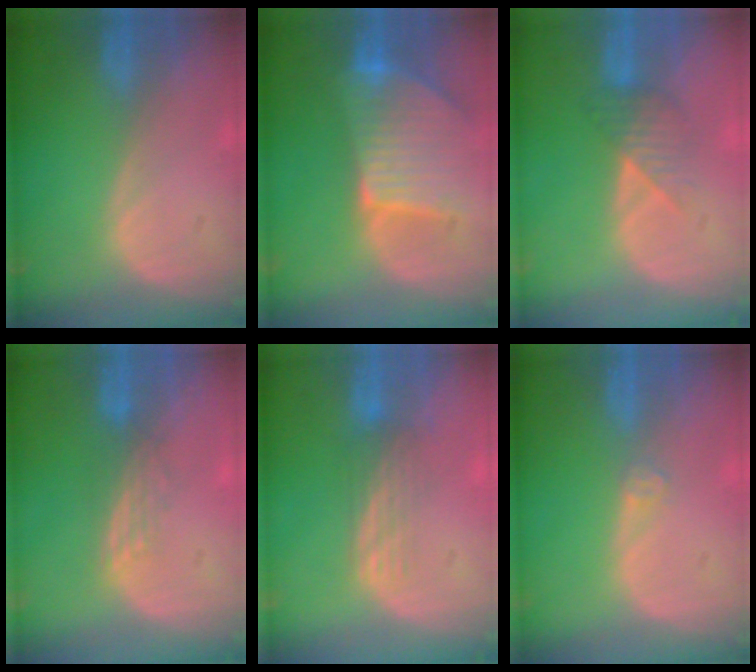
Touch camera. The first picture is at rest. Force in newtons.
{"total": 9.6, "press": 8.5, "slide": 4.6}
{"total": 3.7, "press": 3.4, "slide": 1.3}
{"total": 2.9, "press": 2.4, "slide": 1.6}
{"total": 3.6, "press": 3.1, "slide": 1.9}
{"total": 1.3, "press": 1.1, "slide": 0.7}